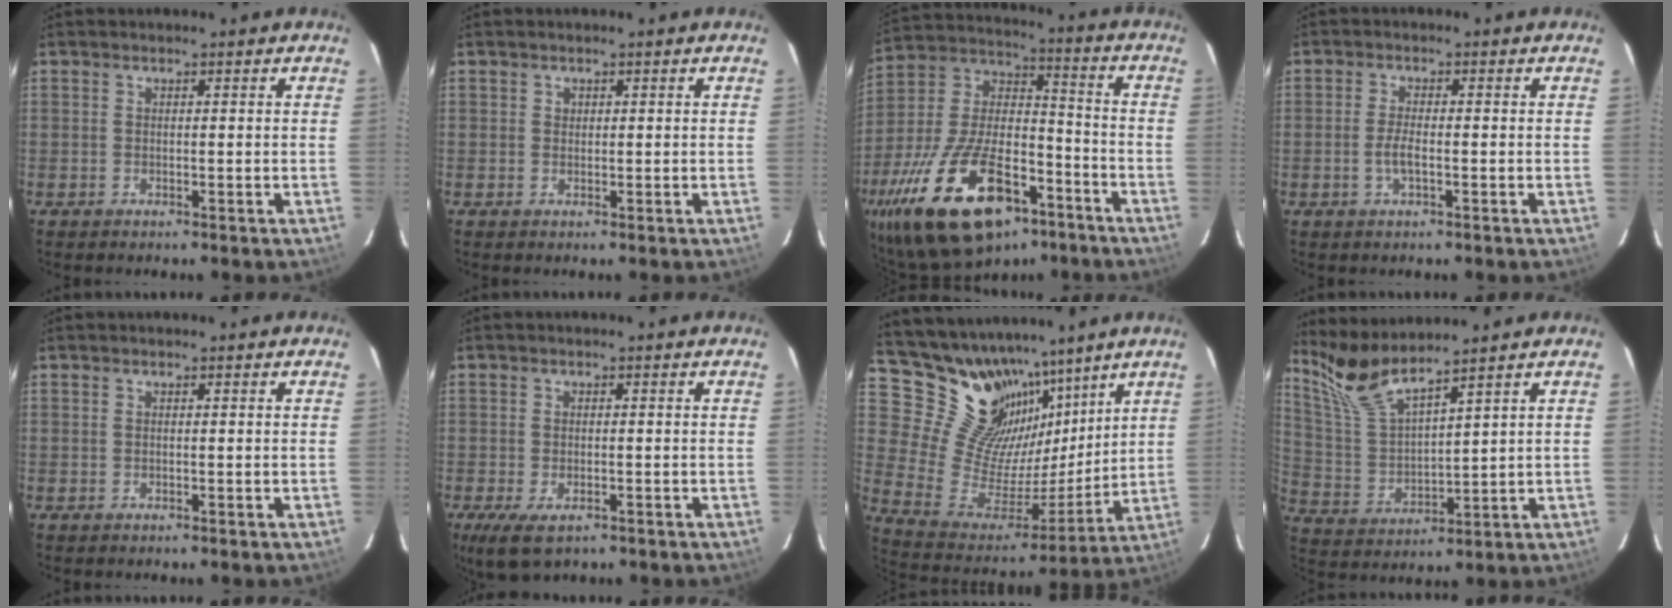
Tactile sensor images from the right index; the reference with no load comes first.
{"total": 0.7, "force": [0.3, 0.7, 0.0], "torque": [0.003, 0.003, 0.004]}
{"total": 27.0, "force": [-15.6, 12.8, 18.0], "torque": [-0.360, -0.008, -0.253]}
{"total": 2.6, "force": [-0.9, 0.5, 2.4], "torque": [-0.052, 0.000, -0.019]}
{"total": 0.0}
{"total": 6.2, "force": [-3.5, 3.0, 4.2], "torque": [-0.093, -0.024, -0.058]}
{"total": 18.6, "force": [13.8, 10.6, 6.5], "torque": [-0.146, -0.004, 0.270]}
{"total": 8.9, "force": [8.1, 0.0, 3.8], "torque": [-0.081, -0.012, 0.176]}